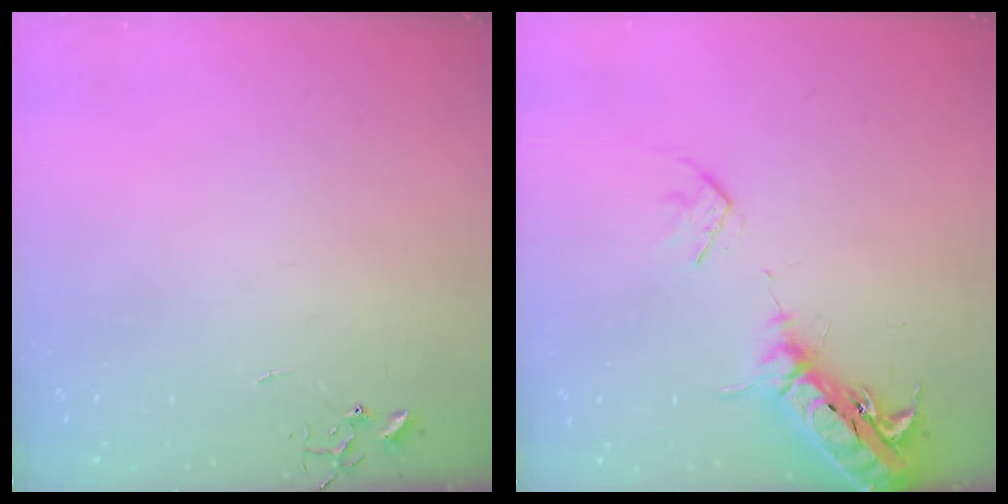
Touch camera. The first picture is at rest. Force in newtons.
{"total": 18.4, "press": 17.9, "slide": 4.4}